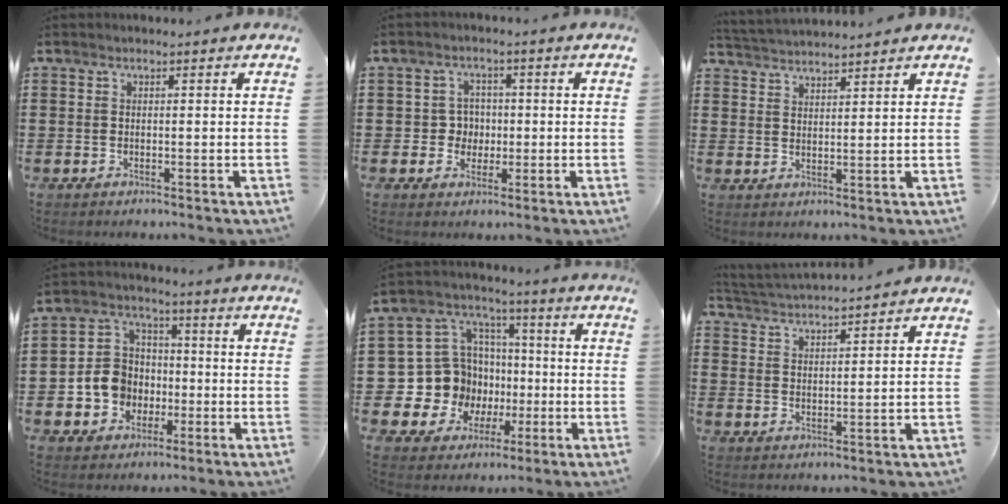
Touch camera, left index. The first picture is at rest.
{"total": 3.6, "force": [-0.2, 3.4, 1.2], "torque": [-0.038, 0.007, -0.009]}
{"total": 2.6, "force": [2.6, -0.2, -0.2], "torque": [-0.007, -0.010, 0.047]}
{"total": 7.7, "force": [-1.6, 7.1, 2.3], "torque": [-0.084, 0.016, -0.030]}
{"total": 12.4, "force": [-1.7, 11.9, 2.9], "torque": [-0.113, -0.015, -0.014]}
{"total": 3.0, "force": [3.0, -0.4, 0.0], "torque": [-0.012, -0.019, 0.050]}